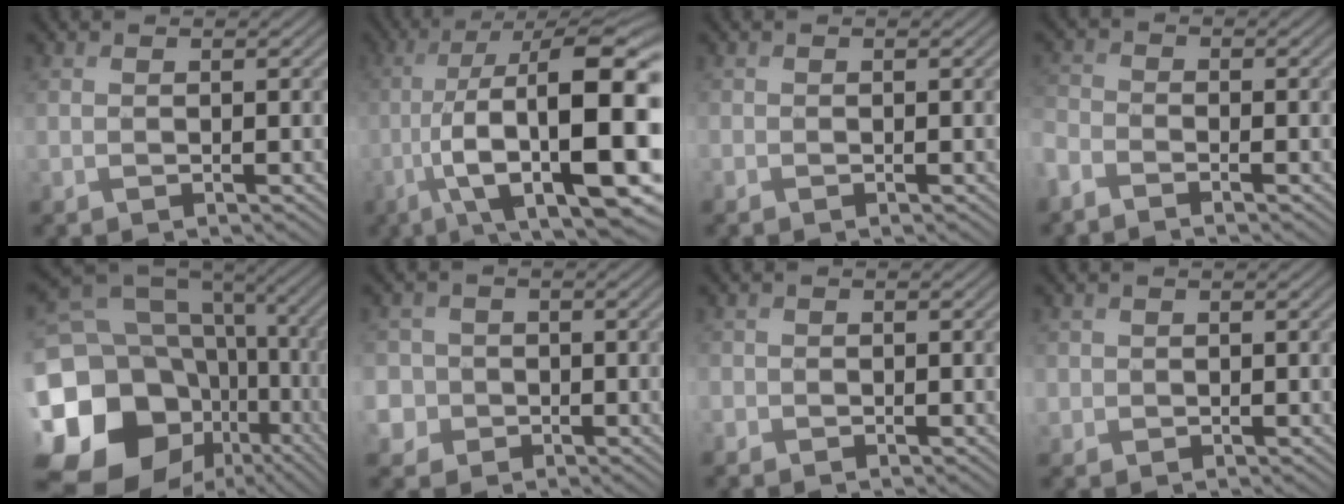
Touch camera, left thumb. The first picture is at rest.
{"total": 18.2, "force": [-3.3, 6.3, 16.8], "torque": [-0.265, -0.016, -0.040]}
{"total": 0.6, "force": [-0.4, 0.5, 0.0], "torque": [0.000, -0.005, -0.010]}
{"total": 3.5, "force": [-2.9, 1.2, 1.4], "torque": [-0.040, -0.009, -0.078]}
{"total": 22.7, "force": [-4.0, 18.0, 13.1], "torque": [-0.310, -0.016, -0.049]}
{"total": 4.7, "force": [-0.9, 4.6, 0.7], "torque": [-0.031, 0.009, -0.044]}
{"total": 1.2, "force": [-0.7, 1.0, -0.1], "torque": [0.006, -0.005, -0.021]}
{"total": 1.4, "force": [0.1, 1.4, 0.1], "torque": [0.000, -0.004, 0.000]}